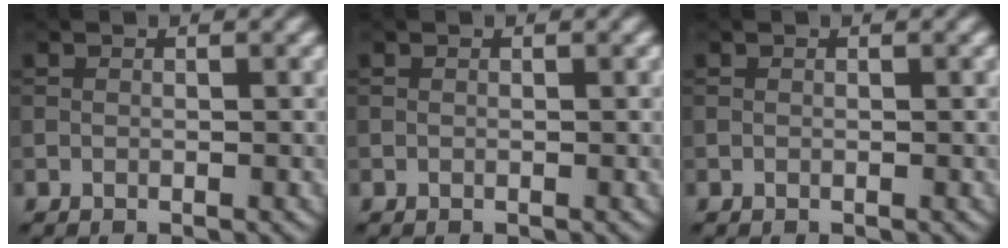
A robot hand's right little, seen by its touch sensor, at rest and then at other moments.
{"total": 0.0}
{"total": 0.0}